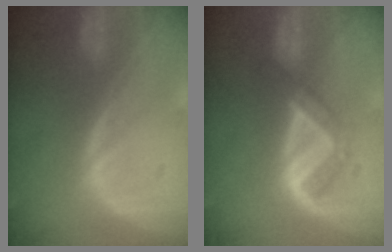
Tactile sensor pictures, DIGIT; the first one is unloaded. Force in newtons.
{"total": 5.3, "press": 4.4, "slide": 3.0}